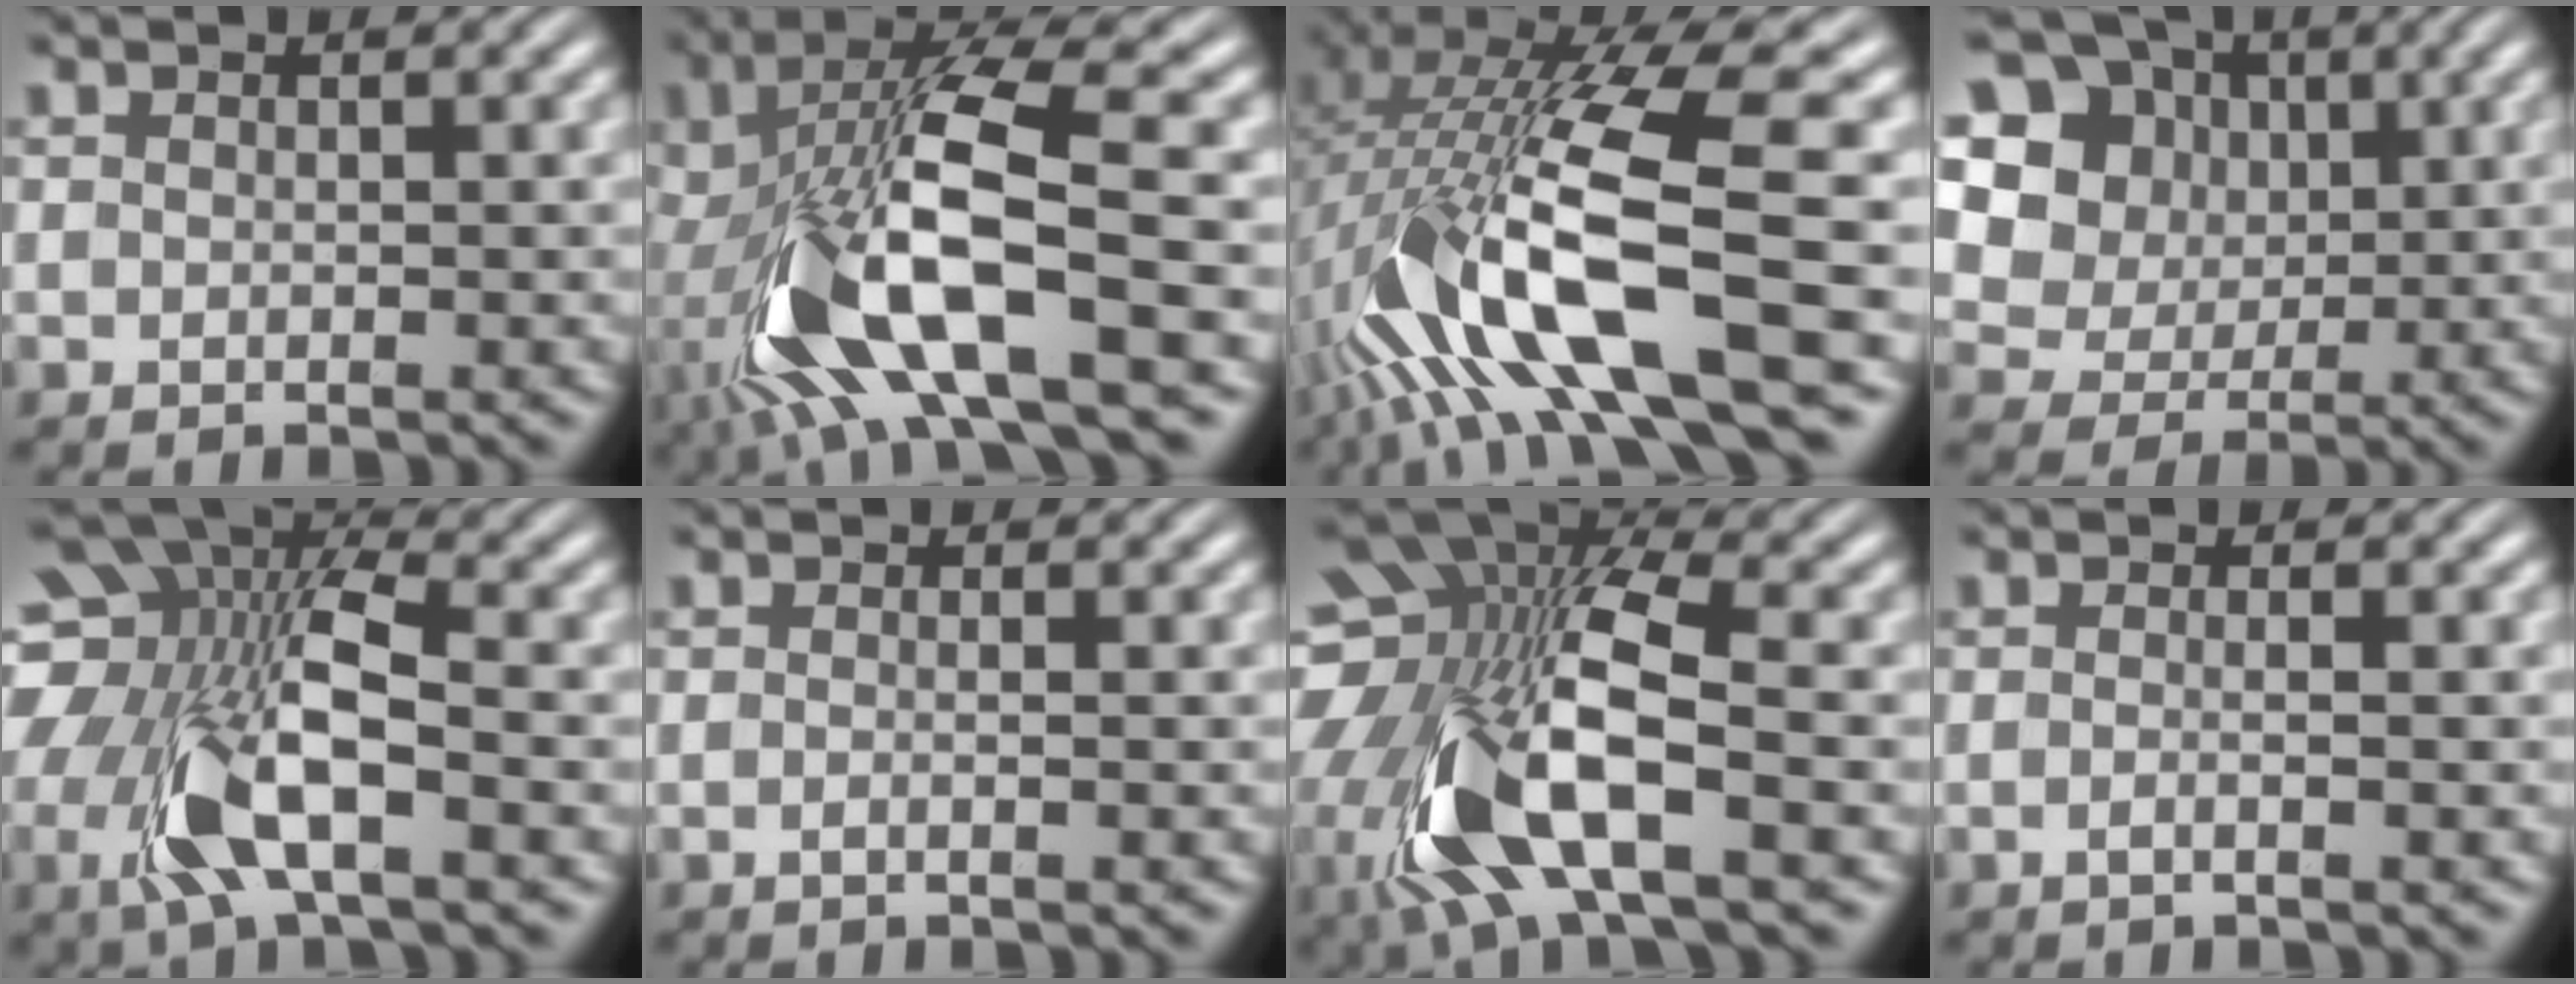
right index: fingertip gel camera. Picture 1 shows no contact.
{"total": 11.2, "force": [-2.5, 4.5, 10.0], "torque": [-0.204, -0.022, -0.026]}
{"total": 12.4, "force": [-2.8, 4.8, 11.1], "torque": [-0.228, -0.025, -0.022]}
{"total": 14.3, "force": [3.0, 12.0, 7.1], "torque": [-0.153, -0.020, 0.046]}
{"total": 10.9, "force": [-0.2, 7.1, 8.3], "torque": [-0.175, -0.015, -0.001]}
{"total": 0.9, "force": [-0.6, -0.1, 0.6], "torque": [-0.016, -0.002, -0.013]}
{"total": 12.8, "force": [-1.2, 7.4, 10.3], "torque": [-0.213, -0.026, -0.011]}
{"total": 1.2, "force": [-0.8, -0.3, 0.8], "torque": [-0.021, -0.005, -0.015]}